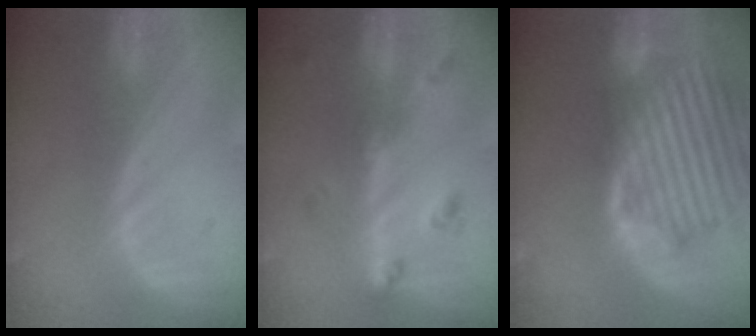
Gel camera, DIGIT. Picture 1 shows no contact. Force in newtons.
{"total": 4.8, "press": 4.6, "slide": 1.5}
{"total": 12.3, "press": 11.4, "slide": 4.5}